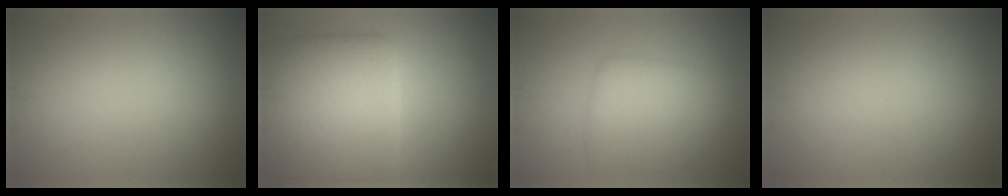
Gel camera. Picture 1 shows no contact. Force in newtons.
{"total": 10.9, "press": 10.9, "slide": 0.3}
{"total": 4.5, "press": 4.5, "slide": 0.1}
{"total": 0.0}